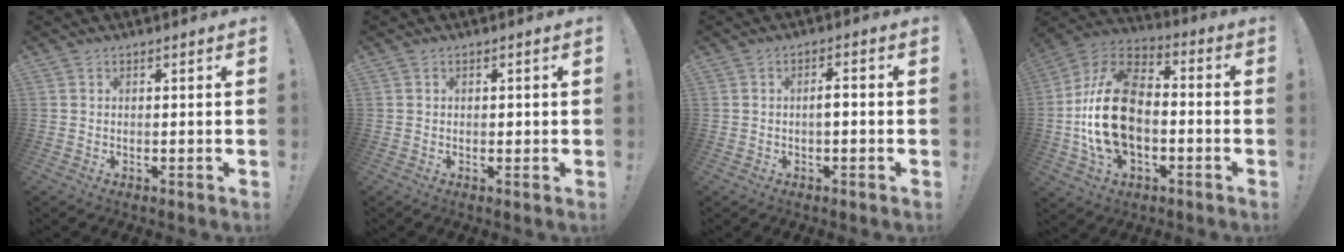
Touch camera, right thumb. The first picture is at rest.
{"total": 0.7, "force": [-0.2, 0.6, 0.3], "torque": [0.004, 0.000, -0.006]}
{"total": 2.8, "force": [-0.8, 0.7, 2.5], "torque": [-0.037, 0.005, -0.019]}
{"total": 22.7, "force": [-2.7, 15.0, 16.9], "torque": [-0.308, 0.032, -0.035]}